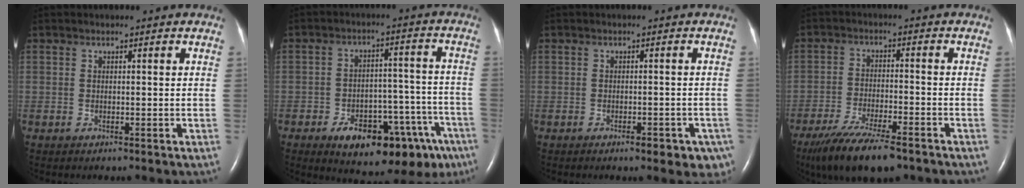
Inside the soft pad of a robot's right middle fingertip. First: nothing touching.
{"total": 17.3, "force": [-10.7, 7.3, 11.4], "torque": [-0.092, 0.040, -0.143]}
{"total": 5.2, "force": [-3.4, 2.1, 3.3], "torque": [-0.021, 0.002, -0.040]}
{"total": 12.9, "force": [-9.8, 2.5, 8.0], "torque": [-0.146, -0.033, -0.164]}